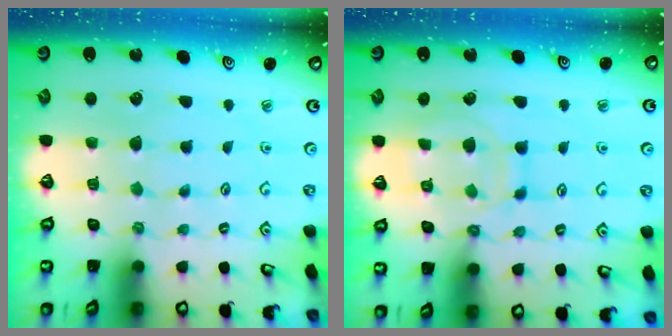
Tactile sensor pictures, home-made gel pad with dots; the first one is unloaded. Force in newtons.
{"total": 11.7, "press": 11.7, "slide": 0.8}